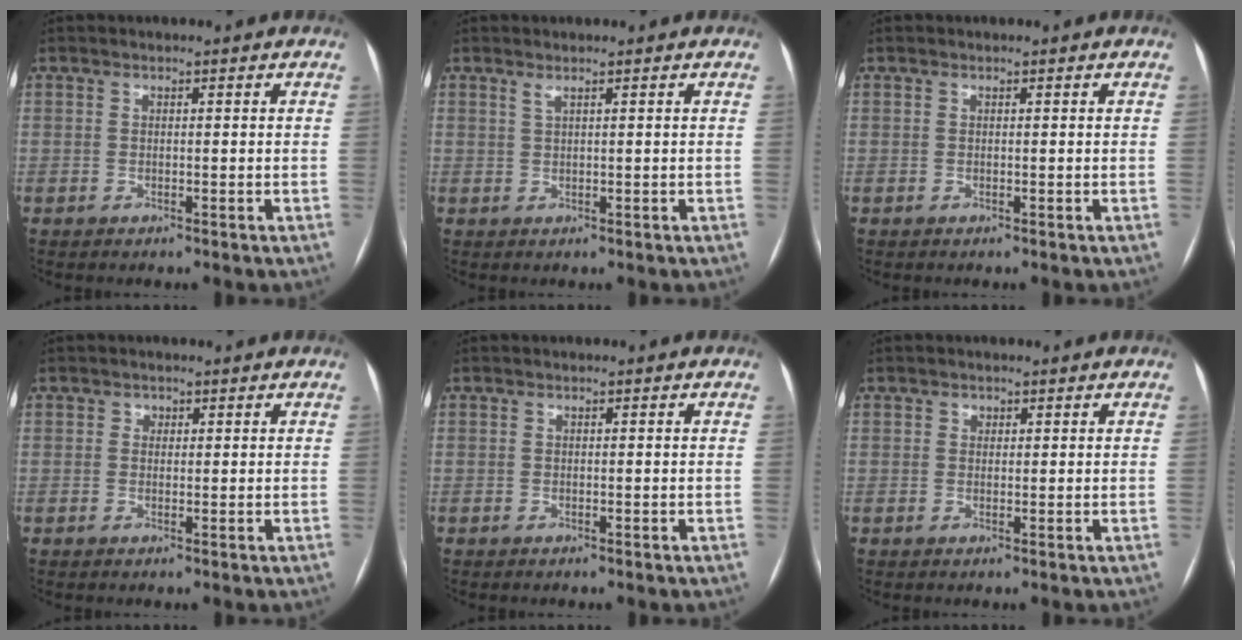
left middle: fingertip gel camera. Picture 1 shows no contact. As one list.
[{"total": 0.9, "force": [0.6, -0.1, 0.7], "torque": [-0.018, 0.002, 0.016]}, {"total": 0.0}, {"total": 1.0, "force": [0.5, 0.9, 0.1], "torque": [0.006, 0.001, 0.005]}, {"total": 0.0}, {"total": 1.0, "force": [0.6, 0.8, 0.2], "torque": [0.003, 0.000, 0.007]}]